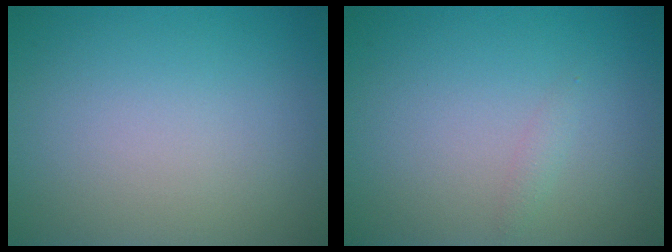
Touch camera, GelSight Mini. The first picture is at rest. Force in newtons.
{"total": 0.7, "press": 0.7, "slide": 0.0}